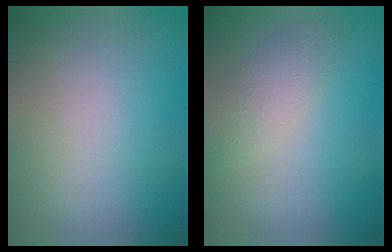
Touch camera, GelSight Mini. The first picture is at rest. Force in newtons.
{"total": 2.7, "press": 2.7, "slide": 0.1}